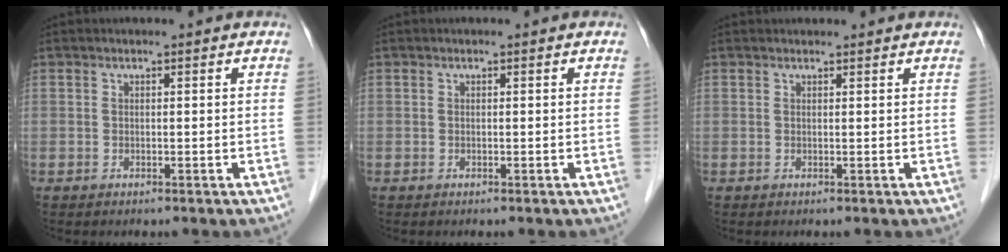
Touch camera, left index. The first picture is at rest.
{"total": 0.0}
{"total": 2.6, "force": [2.5, 0.4, 0.4], "torque": [-0.009, 0.022, 0.032]}